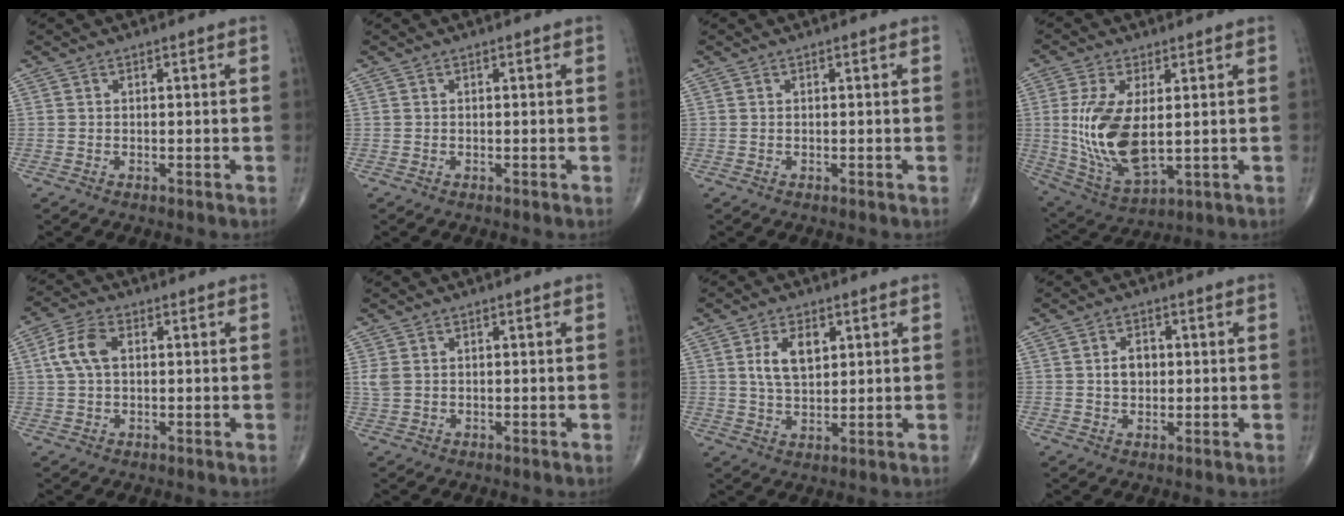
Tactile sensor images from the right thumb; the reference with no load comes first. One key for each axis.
{"total": 0.0}
{"total": 0.0}
{"total": 14.7, "fx": 0.8, "fy": 7.0, "fz": 12.9, "tx": -0.267, "ty": -0.018, "tz": 0.033}
{"total": 6.5, "fx": 1.2, "fy": 3.9, "fz": 5.1, "tx": -0.110, "ty": 0.016, "tz": 0.020}
{"total": 2.2, "fx": 0.4, "fy": 1.6, "fz": 1.5, "tx": -0.046, "ty": 0.005, "tz": 0.013}
{"total": 7.1, "fx": 2.3, "fy": 4.0, "fz": 5.4, "tx": -0.088, "ty": -0.010, "tz": 0.047}
{"total": 3.9, "fx": 0.4, "fy": 2.8, "fz": 2.7, "tx": -0.037, "ty": 0.004, "tz": 0.006}